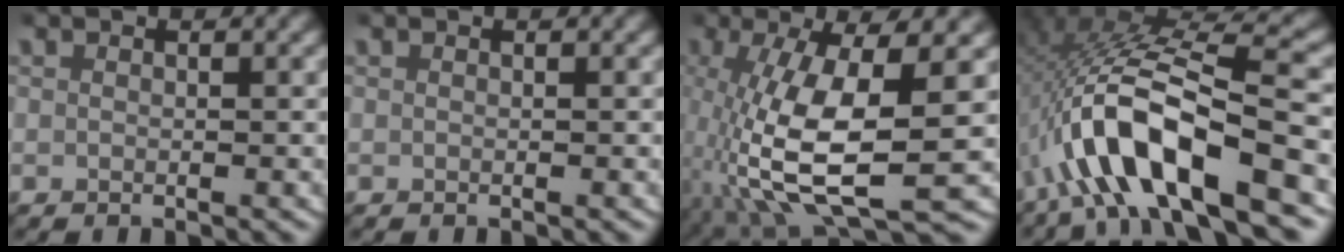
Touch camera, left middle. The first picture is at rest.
{"total": 0.0}
{"total": 10.8, "force": [-2.0, 4.3, 9.7], "torque": [-0.197, -0.041, -0.001]}
{"total": 9.4, "force": [-2.6, 3.6, 8.3], "torque": [-0.176, -0.001, -0.036]}